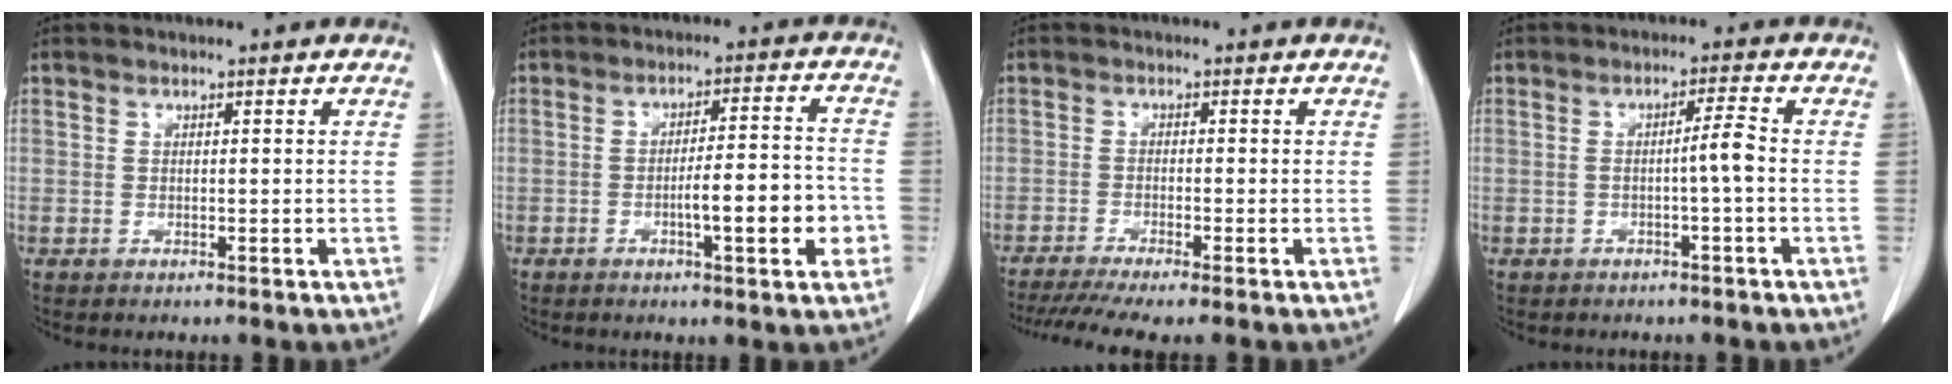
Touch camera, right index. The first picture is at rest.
{"total": 8.7, "force": [-2.7, 1.3, 8.2], "torque": [-0.120, 0.011, -0.038]}
{"total": 8.7, "force": [-7.1, -0.1, 5.0], "torque": [-0.072, -0.015, -0.111]}
{"total": 3.0, "force": [-0.6, -0.4, 3.0], "torque": [-0.047, 0.003, -0.010]}